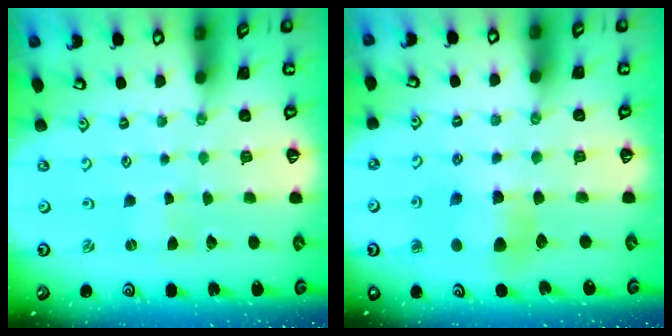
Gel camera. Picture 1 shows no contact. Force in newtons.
{"total": 7.0, "press": 6.9, "slide": 1.2}